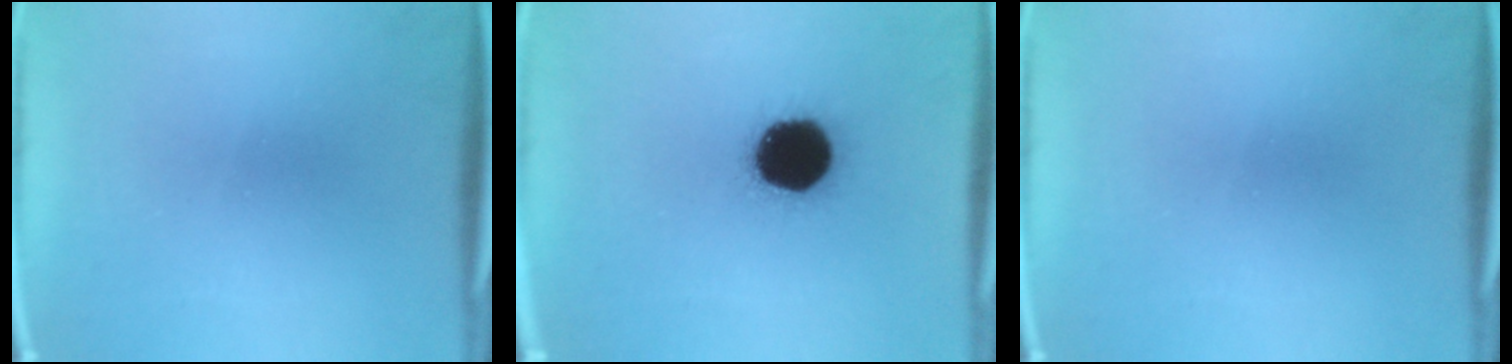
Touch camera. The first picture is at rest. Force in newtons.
{"total": 18.3}
{"total": 0.0}